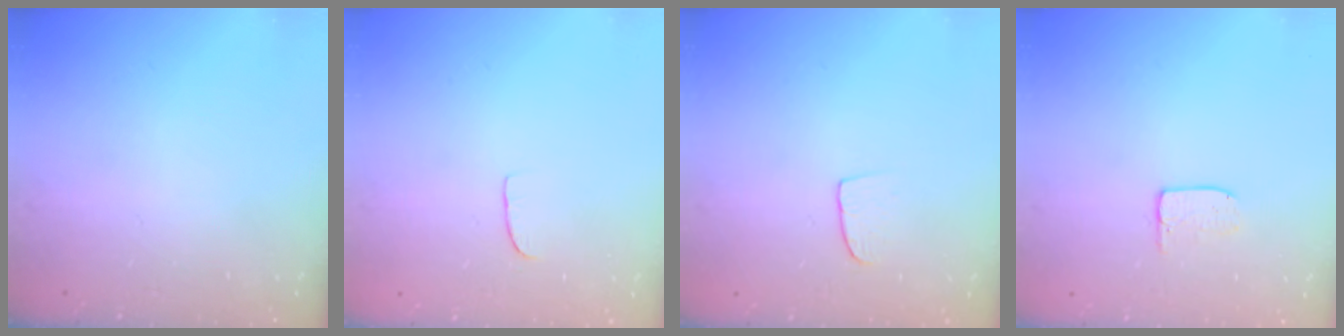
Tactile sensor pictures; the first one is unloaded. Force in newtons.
{"total": 5.7, "press": 5.7, "slide": 0.5}
{"total": 5.9, "press": 5.9, "slide": 0.4}
{"total": 5.2, "press": 5.2, "slide": 0.4}